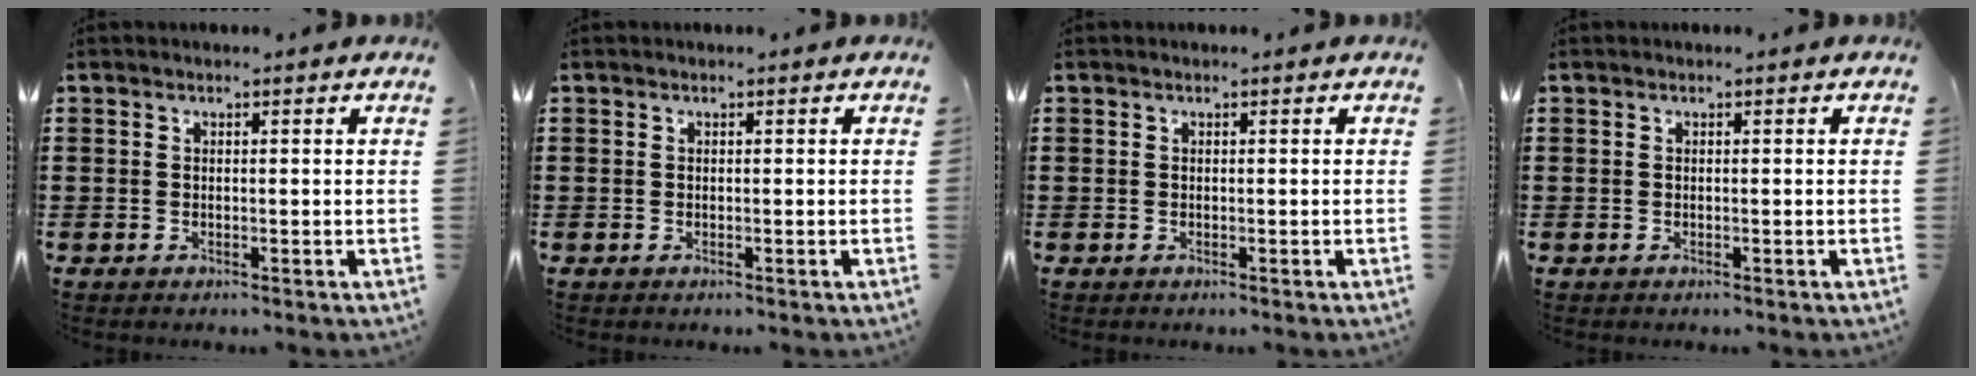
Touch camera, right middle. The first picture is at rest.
{"total": 0.0}
{"total": 0.0}
{"total": 0.0}